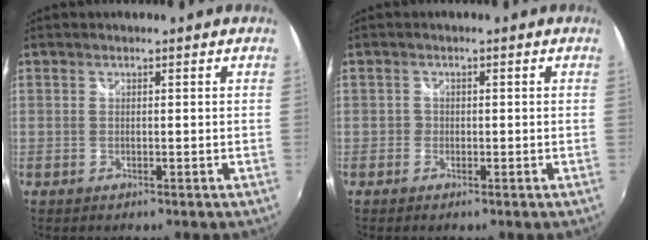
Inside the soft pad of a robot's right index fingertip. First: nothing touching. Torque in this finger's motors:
{"motor_torque": [0.14, -0.04, 0.04, 0.00]}